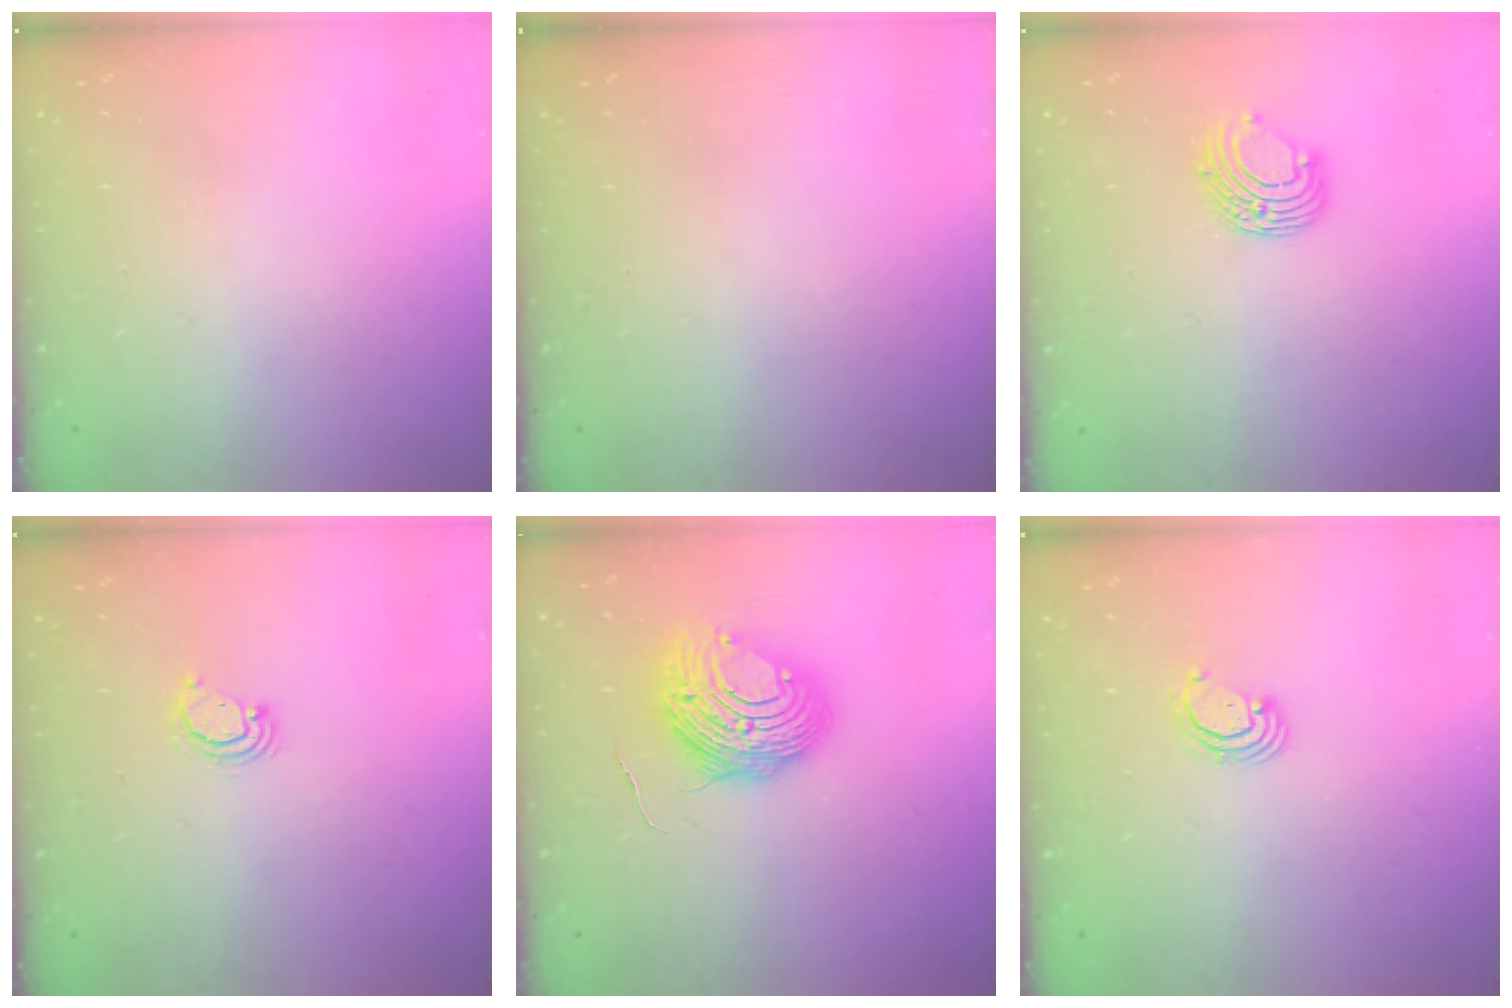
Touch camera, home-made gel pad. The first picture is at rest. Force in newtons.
{"total": 0.0}
{"total": 8.2, "press": 8.2, "slide": 0.8}
{"total": 3.0, "press": 3.0, "slide": 0.2}
{"total": 12.2, "press": 12.2, "slide": 1.4}
{"total": 2.6, "press": 2.6, "slide": 0.3}